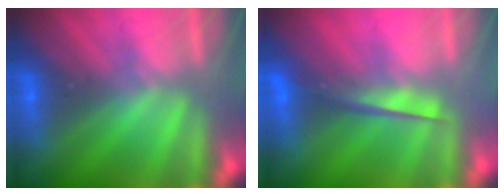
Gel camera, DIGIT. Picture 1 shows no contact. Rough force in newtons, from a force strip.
{"total": 4.7}